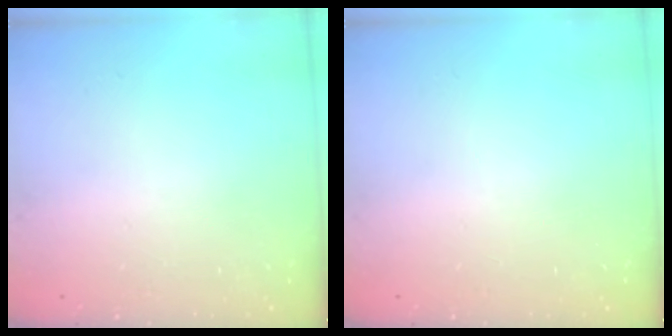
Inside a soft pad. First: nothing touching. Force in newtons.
{"total": 0.0}